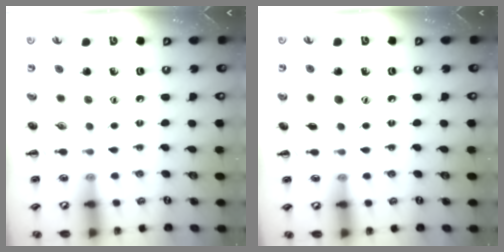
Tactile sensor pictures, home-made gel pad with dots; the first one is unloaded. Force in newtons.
{"total": 5.2, "press": 5.0, "slide": 1.4}